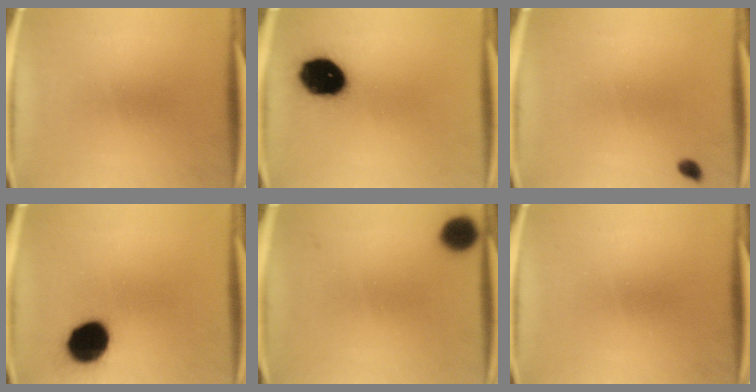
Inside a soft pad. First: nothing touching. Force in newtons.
{"total": 15.4}
{"total": 1.3}
{"total": 14.0}
{"total": 5.3}
{"total": 0.0}